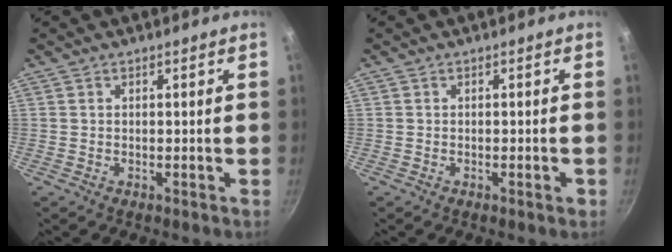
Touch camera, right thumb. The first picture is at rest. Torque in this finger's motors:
{"motor_torque": [0.14, -0.14, 0.46, -0.25, -0.02]}